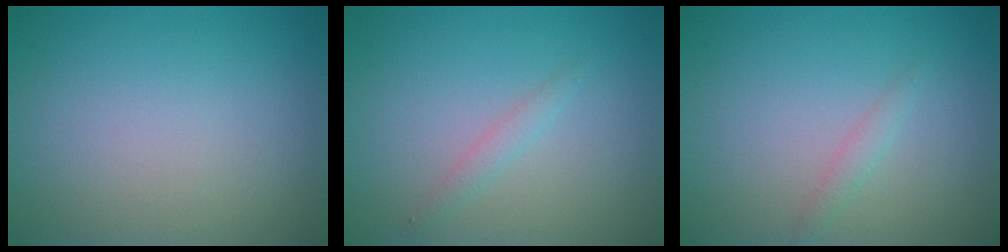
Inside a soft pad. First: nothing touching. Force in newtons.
{"total": 1.0, "press": 1.0, "slide": 0.0}
{"total": 0.9, "press": 0.9, "slide": 0.0}